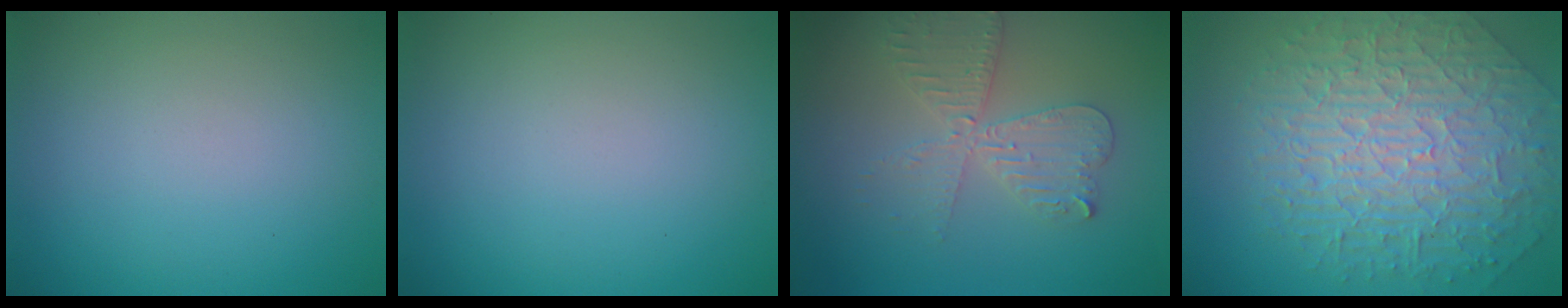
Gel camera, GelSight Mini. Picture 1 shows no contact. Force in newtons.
{"total": 0.0}
{"total": 4.0, "press": 3.5, "slide": 2.0}
{"total": 9.6, "press": 7.0, "slide": 6.5}